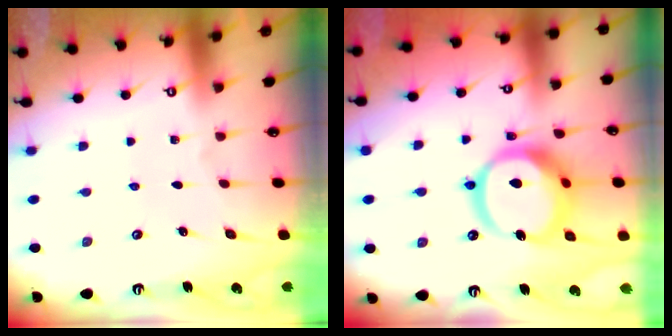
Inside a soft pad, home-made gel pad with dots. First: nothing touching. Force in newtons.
{"total": 17.7, "press": 17.5, "slide": 2.5}